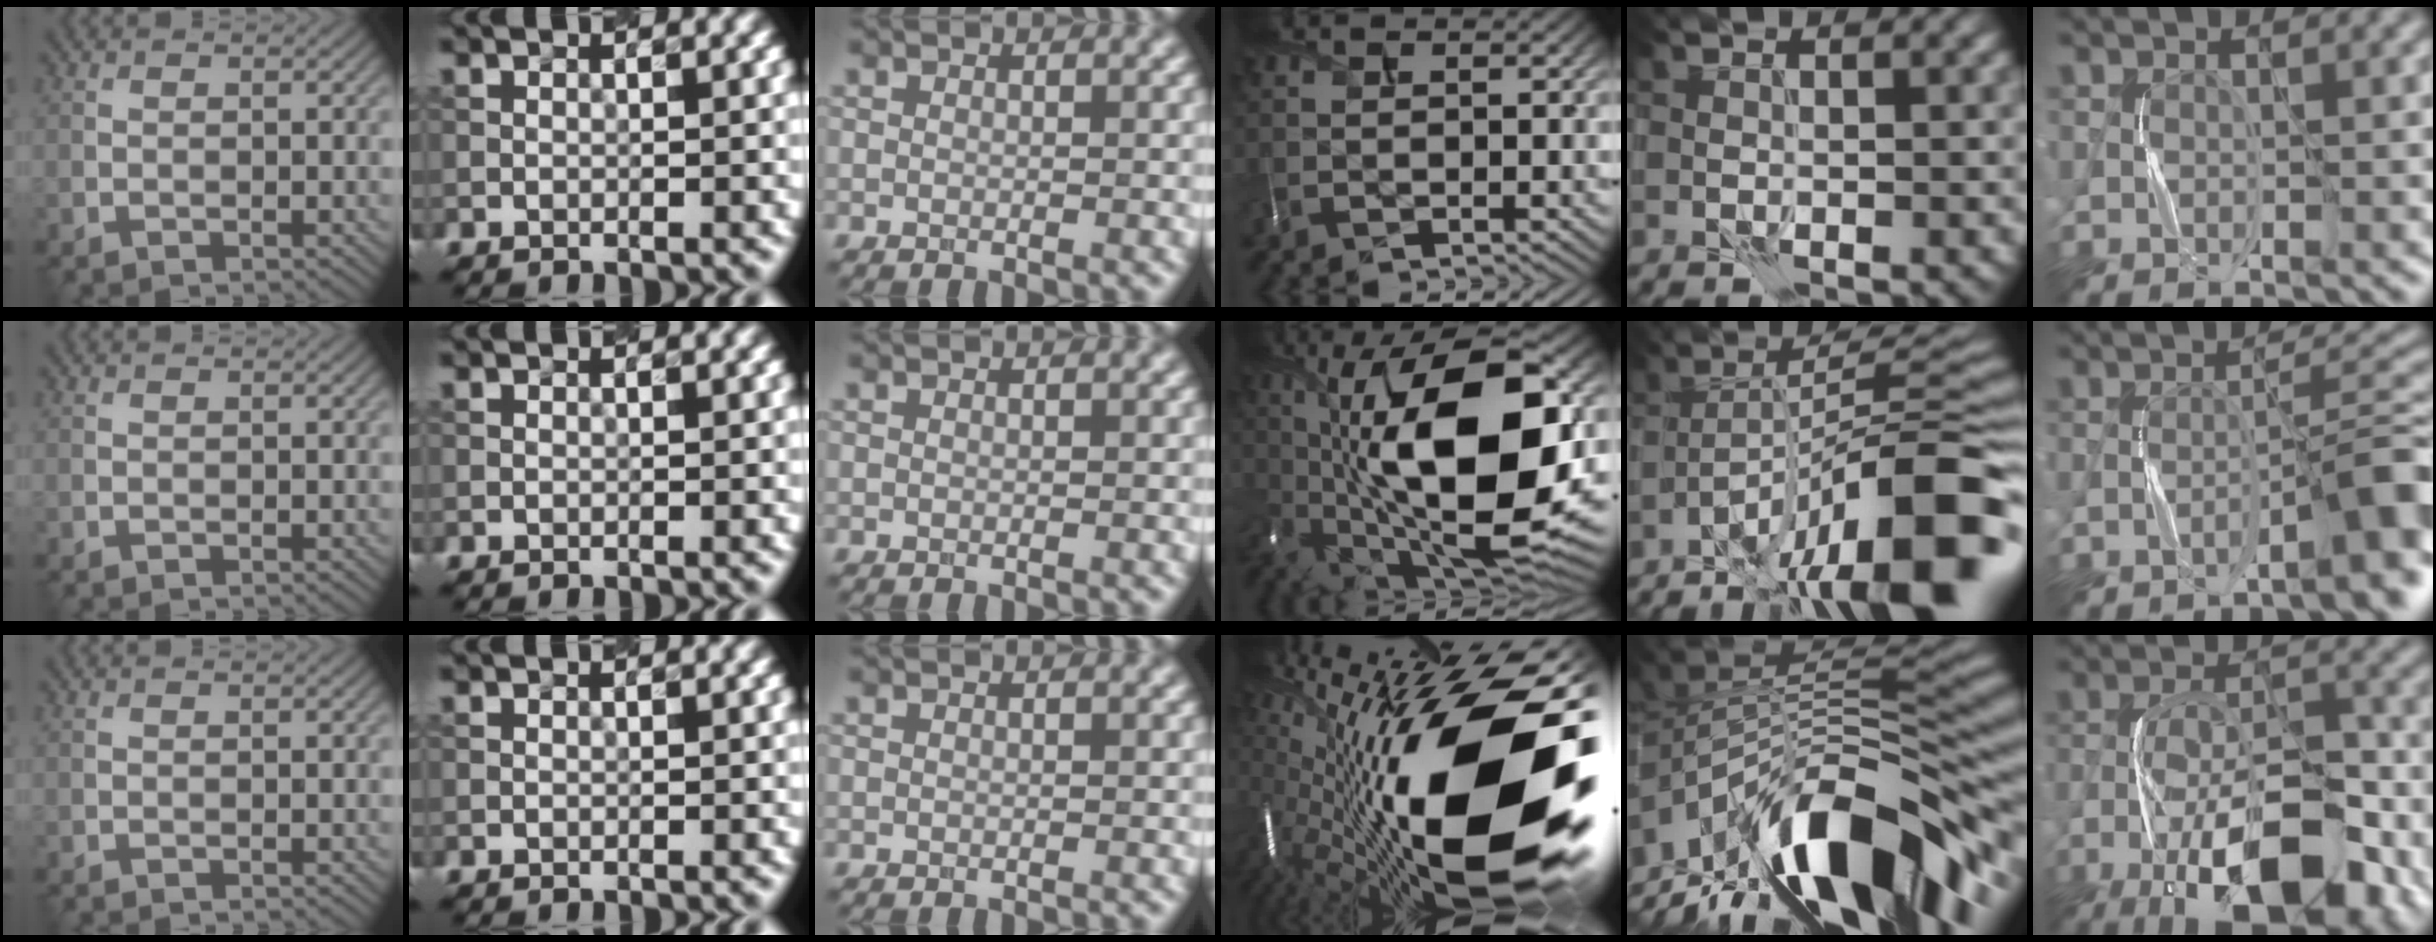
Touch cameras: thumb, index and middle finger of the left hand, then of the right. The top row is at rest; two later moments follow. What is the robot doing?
{"motion": "press", "object": "grip strengthener"}